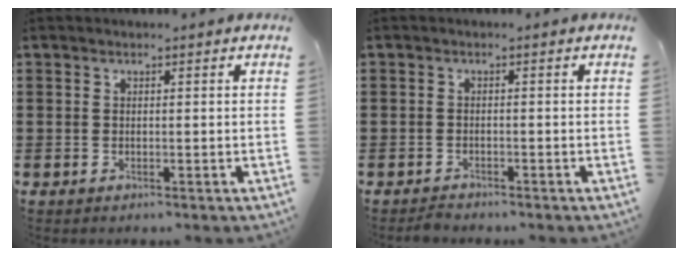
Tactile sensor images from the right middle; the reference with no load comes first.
{"total": 1.1, "force": [-1.1, 0.1, 0.2], "torque": [-0.007, -0.001, -0.022]}